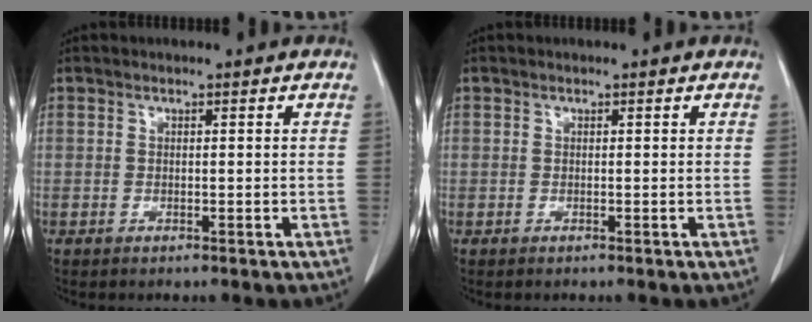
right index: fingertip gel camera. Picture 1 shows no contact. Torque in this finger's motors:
{"motor_torque": [-0.33, 0.08, -0.59, -0.12]}